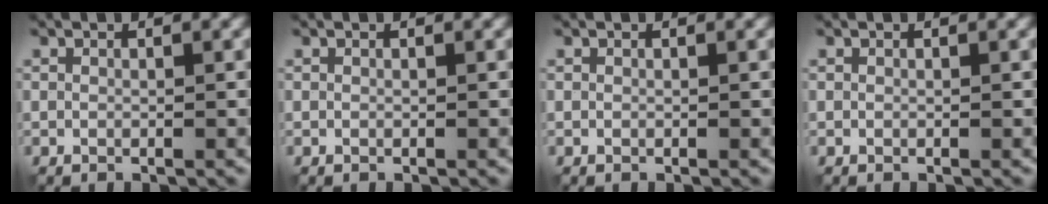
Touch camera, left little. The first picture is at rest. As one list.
[{"total": 0.0}, {"total": 0.0}, {"total": 0.0}]